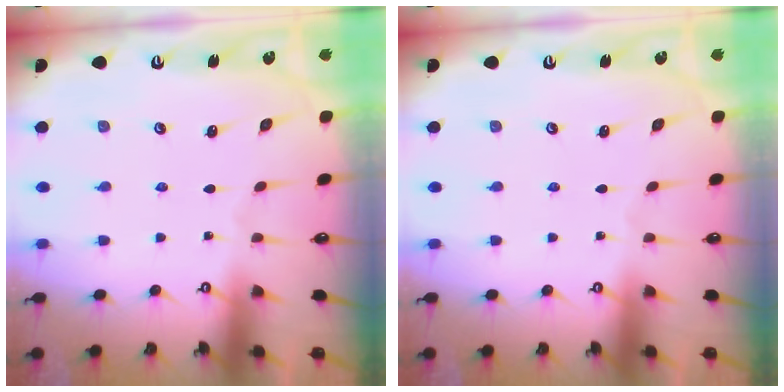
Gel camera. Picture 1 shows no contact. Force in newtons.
{"total": 0.0}